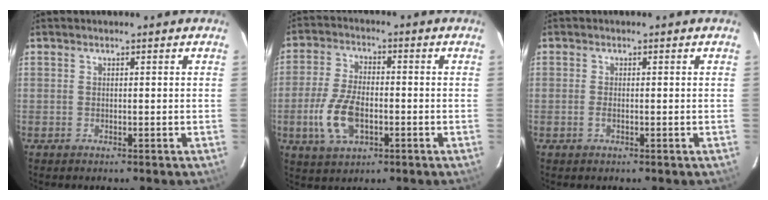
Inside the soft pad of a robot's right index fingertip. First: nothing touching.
{"total": 10.3, "force": [-2.9, 5.5, 8.2], "torque": [-0.181, -0.001, -0.050]}
{"total": 1.0, "force": [-0.4, 0.3, 0.8], "torque": [-0.018, 0.000, -0.007]}